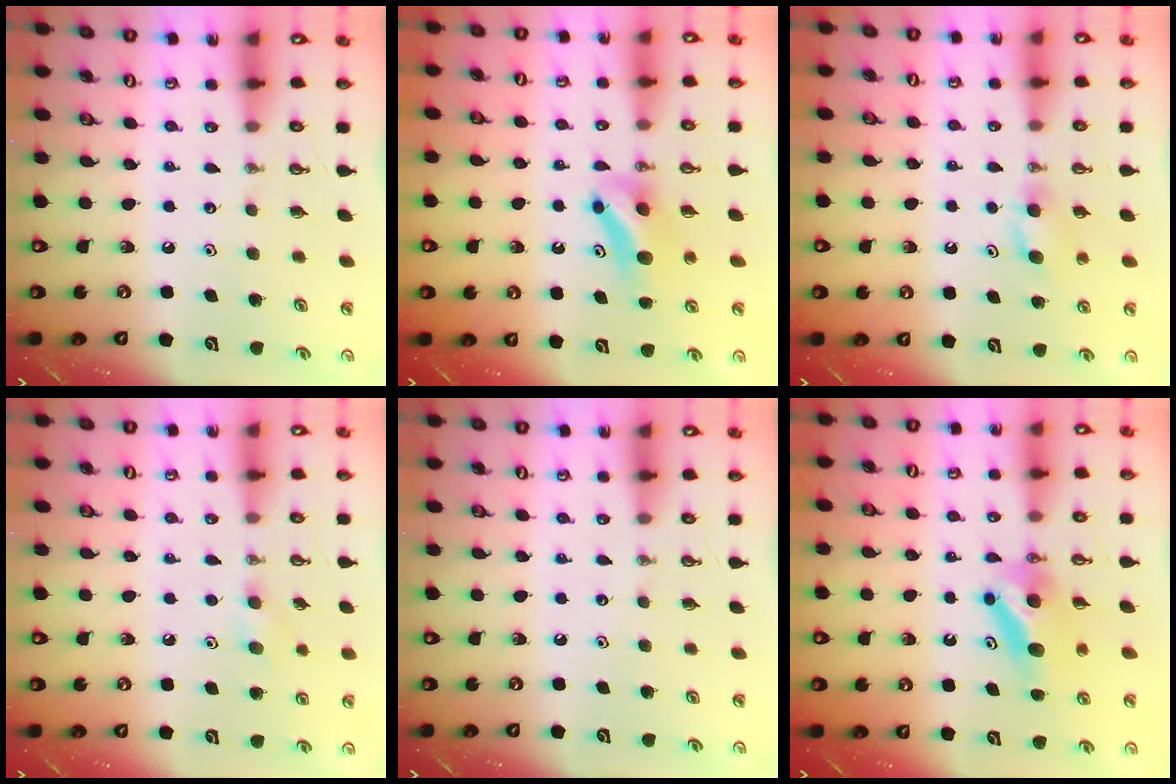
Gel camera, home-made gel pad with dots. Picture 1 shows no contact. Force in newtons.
{"total": 7.0, "press": 6.9, "slide": 0.8}
{"total": 3.9, "press": 3.8, "slide": 0.6}
{"total": 5.2, "press": 5.1, "slide": 0.8}
{"total": 0.0}
{"total": 6.6, "press": 6.5, "slide": 1.2}